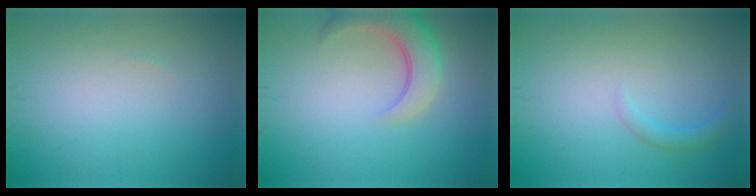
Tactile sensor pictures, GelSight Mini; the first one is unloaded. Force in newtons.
{"total": 4.3, "press": 4.3, "slide": 0.4}
{"total": 1.1, "press": 1.1, "slide": 0.1}